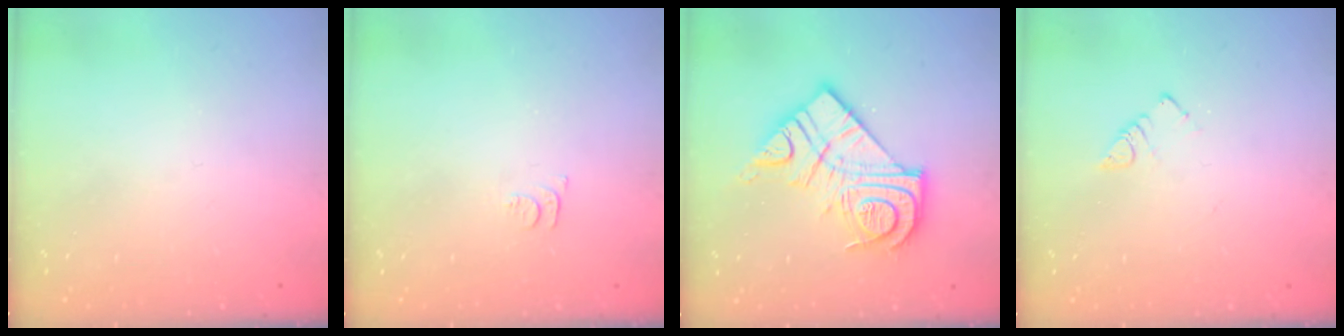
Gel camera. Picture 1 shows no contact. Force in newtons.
{"total": 4.1, "press": 4.1, "slide": 0.6}
{"total": 16.2, "press": 16.1, "slide": 1.4}
{"total": 2.8, "press": 2.8, "slide": 0.5}